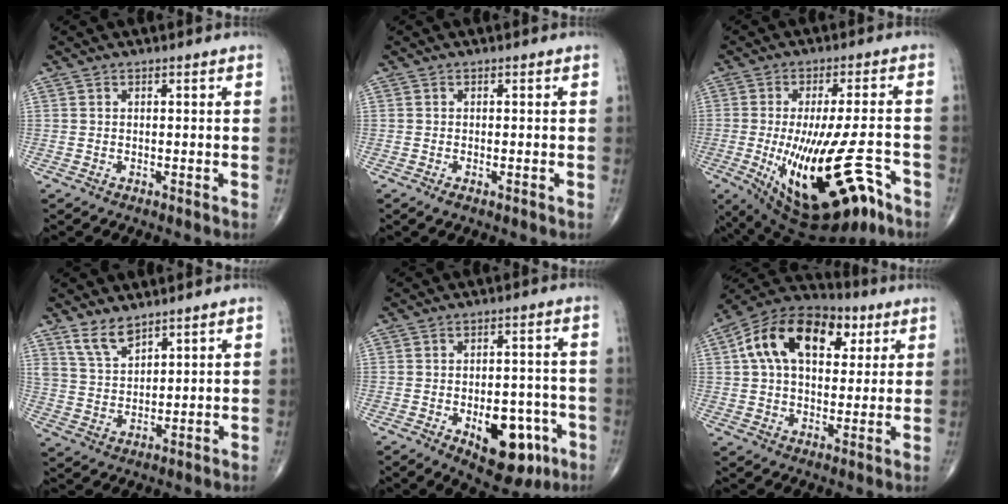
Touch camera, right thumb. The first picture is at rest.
{"total": 1.3, "force": [-0.7, 0.5, 1.0], "torque": [-0.019, 0.000, -0.010]}
{"total": 22.3, "force": [-9.4, 8.3, 18.4], "torque": [-0.282, 0.013, -0.128]}
{"total": 5.8, "force": [4.5, 2.4, 2.9], "torque": [-0.045, -0.026, 0.096]}
{"total": 13.4, "force": [-5.3, 7.1, 10.0], "torque": [-0.101, 0.027, -0.063]}
{"total": 19.3, "force": [6.3, 11.9, 13.7], "torque": [-0.206, 0.013, 0.095]}